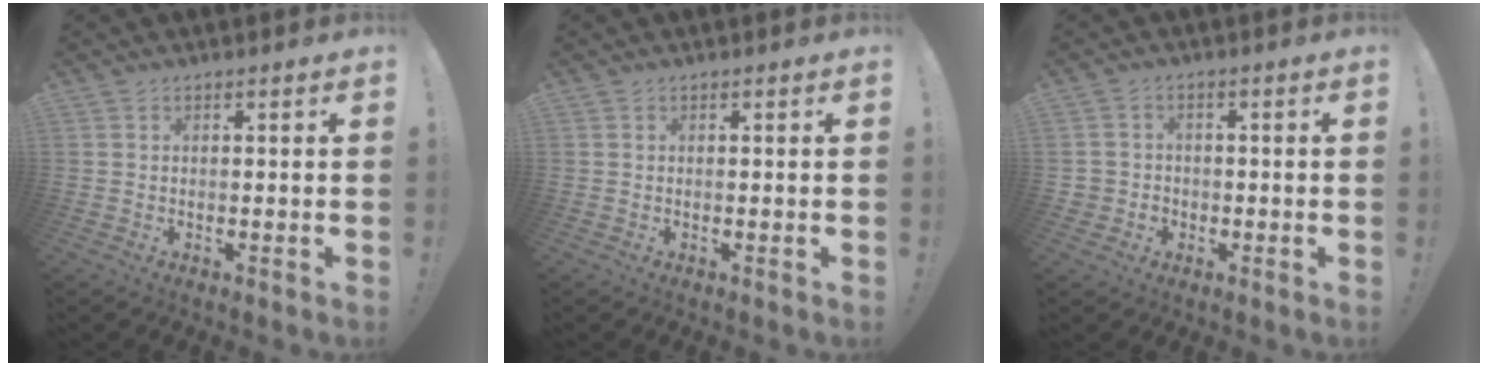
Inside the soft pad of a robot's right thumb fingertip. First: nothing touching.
{"total": 0.0}
{"total": 3.3, "force": [-0.7, 3.0, 1.0], "torque": [-0.014, 0.003, -0.013]}